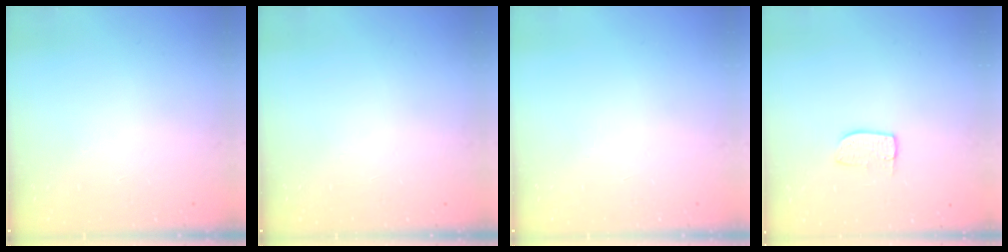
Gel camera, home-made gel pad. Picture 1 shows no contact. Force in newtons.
{"total": 0.0}
{"total": 0.0}
{"total": 5.4, "press": 5.4, "slide": 0.3}